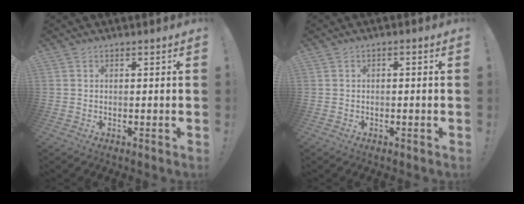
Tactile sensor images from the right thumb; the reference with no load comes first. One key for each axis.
{"total": 1.1, "fx": -1.0, "fy": 0.2, "fz": 0.5, "tx": -0.012, "ty": 0.005, "tz": -0.017}